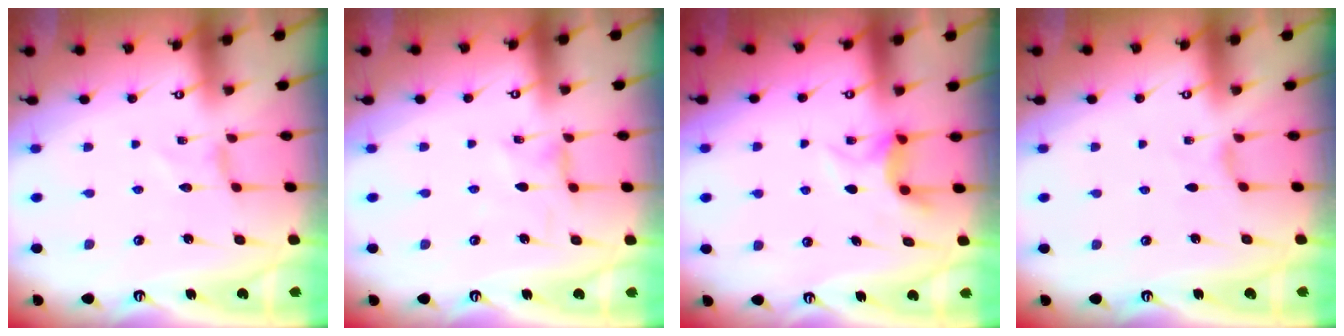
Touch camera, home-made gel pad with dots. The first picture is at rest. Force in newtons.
{"total": 0.5, "press": 0.5, "slide": 0.3}
{"total": 7.1, "press": 7.1, "slide": 0.0}
{"total": 1.4, "press": 1.3, "slide": 0.4}